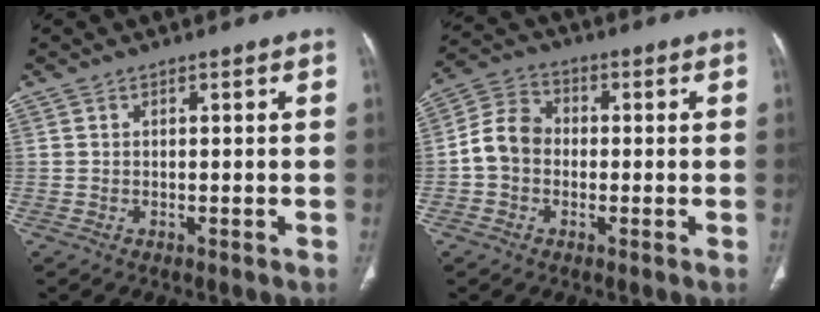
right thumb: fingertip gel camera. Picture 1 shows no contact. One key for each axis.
{"total": 7.7, "fx": -0.9, "fy": 6.4, "fz": 4.3, "tx": -0.069, "ty": 0.028, "tz": -0.030}